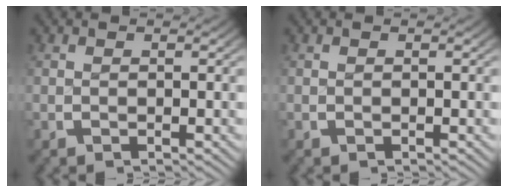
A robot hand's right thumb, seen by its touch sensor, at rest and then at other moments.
{"total": 0.0}